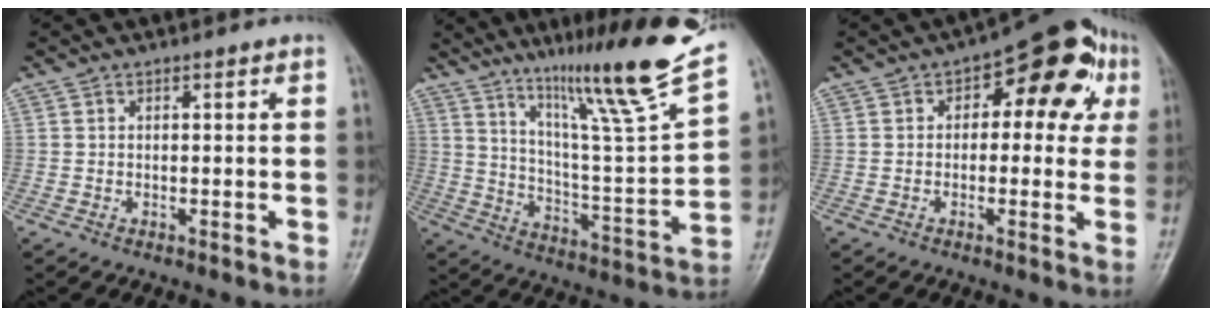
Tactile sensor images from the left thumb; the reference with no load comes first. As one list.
[{"total": 21.8, "force": [15.2, 0.6, 15.5], "torque": [-0.216, -0.079, 0.251]}, {"total": 14.0, "force": [3.8, 7.7, 11.1], "torque": [-0.082, 0.029, 0.039]}]